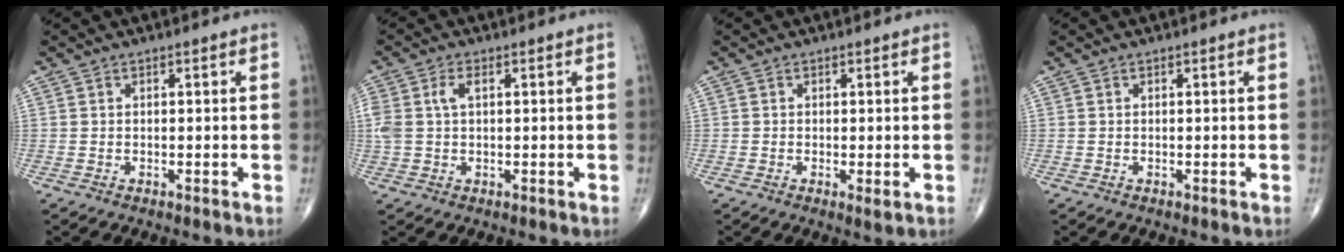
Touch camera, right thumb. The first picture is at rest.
{"total": 4.4, "force": [1.1, 2.4, 3.5], "torque": [-0.097, 0.017, 0.025]}
{"total": 1.5, "force": [-0.3, 0.4, 1.4], "torque": [-0.030, -0.008, -0.007]}
{"total": 0.0}